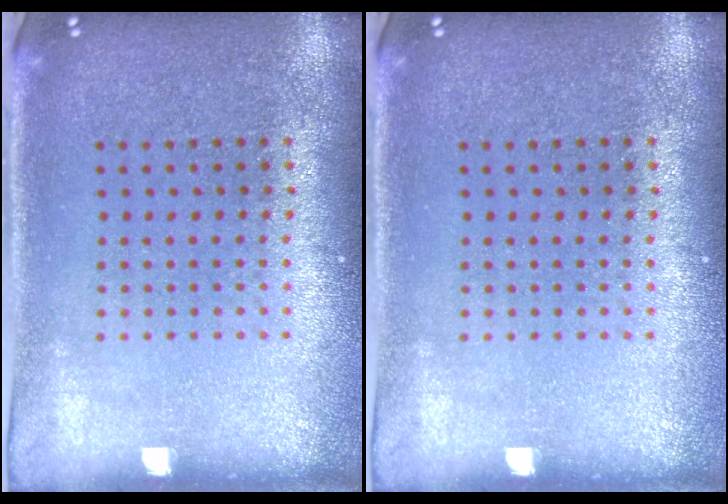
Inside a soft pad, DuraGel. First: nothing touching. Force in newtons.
{"total": 0.0}